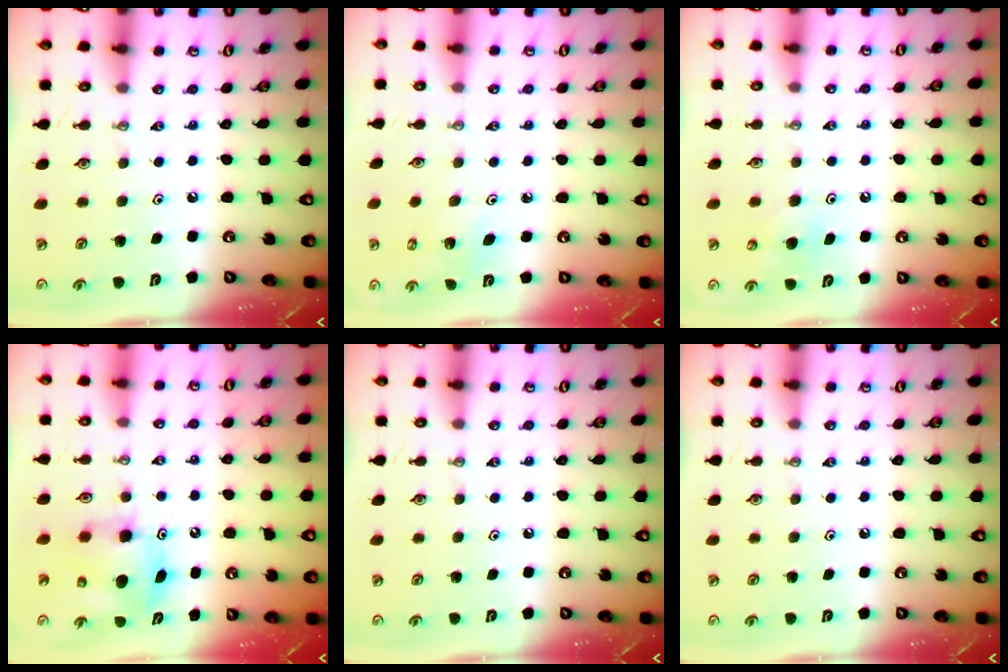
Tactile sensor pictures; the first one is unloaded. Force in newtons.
{"total": 3.6, "press": 3.6, "slide": 0.2}
{"total": 5.4, "press": 5.4, "slide": 0.5}
{"total": 7.9, "press": 7.8, "slide": 0.3}
{"total": 0.0}
{"total": 0.0}